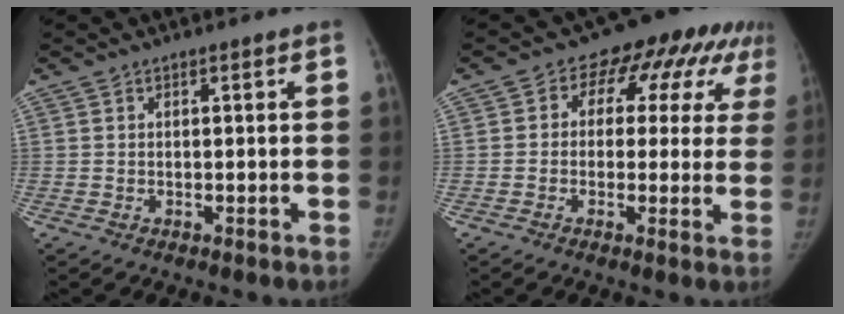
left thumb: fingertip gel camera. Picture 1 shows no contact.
{"total": 14.2, "force": [4.6, 9.5, 9.5], "torque": [-0.066, 0.031, 0.049]}